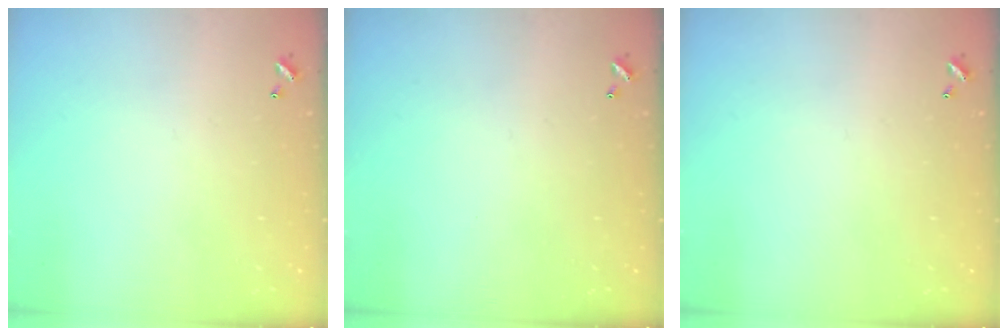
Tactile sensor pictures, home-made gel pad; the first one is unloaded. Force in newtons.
{"total": 0.0}
{"total": 0.0}